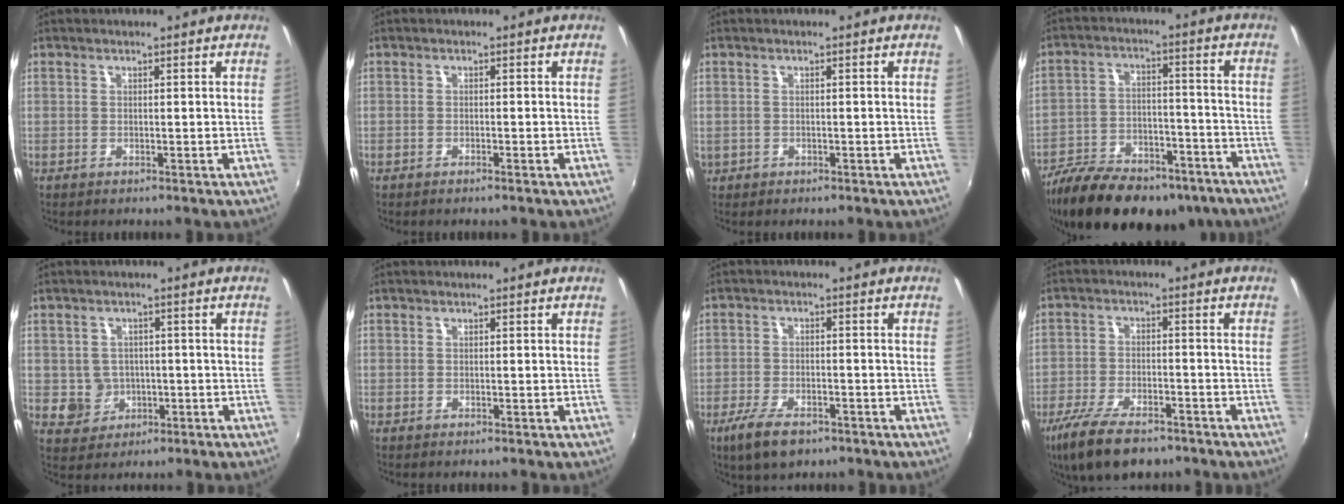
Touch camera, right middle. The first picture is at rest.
{"total": 0.7, "force": [-0.6, 0.1, 0.3], "torque": [-0.007, -0.002, -0.012]}
{"total": 1.8, "force": [-0.5, 1.6, 0.7], "torque": [-0.016, -0.001, -0.004]}
{"total": 25.0, "force": [-18.7, 10.7, 12.6], "torque": [-0.248, -0.016, -0.268]}
{"total": 4.8, "force": [-0.7, 4.7, 0.8], "torque": [-0.025, 0.009, 0.001]}
{"total": 0.0}
{"total": 7.7, "force": [-5.1, 3.2, 4.8], "torque": [-0.120, -0.018, -0.090]}
{"total": 12.8, "force": [-9.2, 4.7, 7.5], "torque": [-0.172, -0.030, -0.161]}